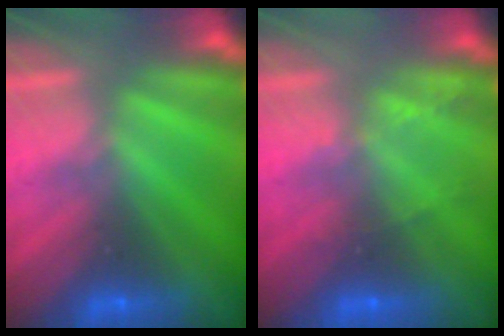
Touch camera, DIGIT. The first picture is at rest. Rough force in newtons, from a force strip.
{"total": 2.2}